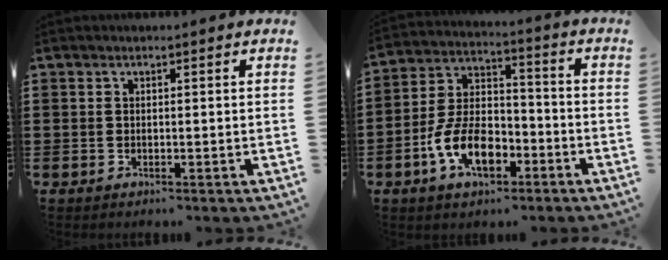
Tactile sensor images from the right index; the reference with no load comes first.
{"total": 10.3, "force": [-4.4, 5.7, 7.4], "torque": [-0.170, 0.002, -0.082]}